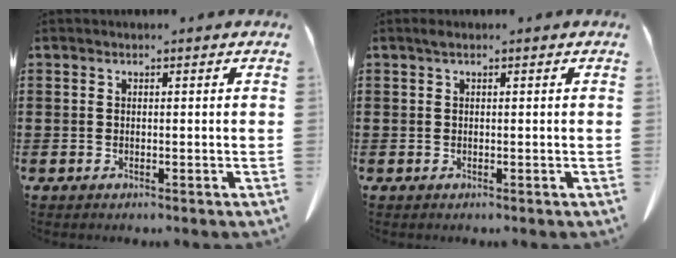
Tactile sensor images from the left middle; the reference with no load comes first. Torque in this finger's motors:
{"motor_torque": [1.21, 0.93, 0.30, 0.11]}